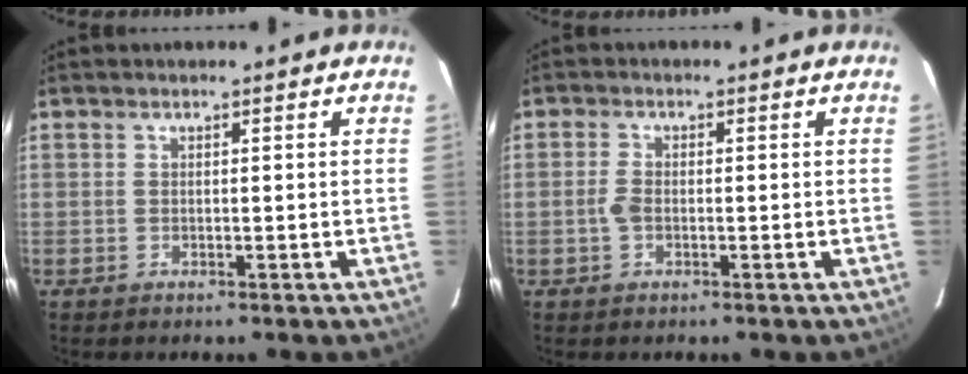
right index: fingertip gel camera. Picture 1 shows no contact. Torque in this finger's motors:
{"motor_torque": [0.34, -0.01, 0.17, 0.05]}